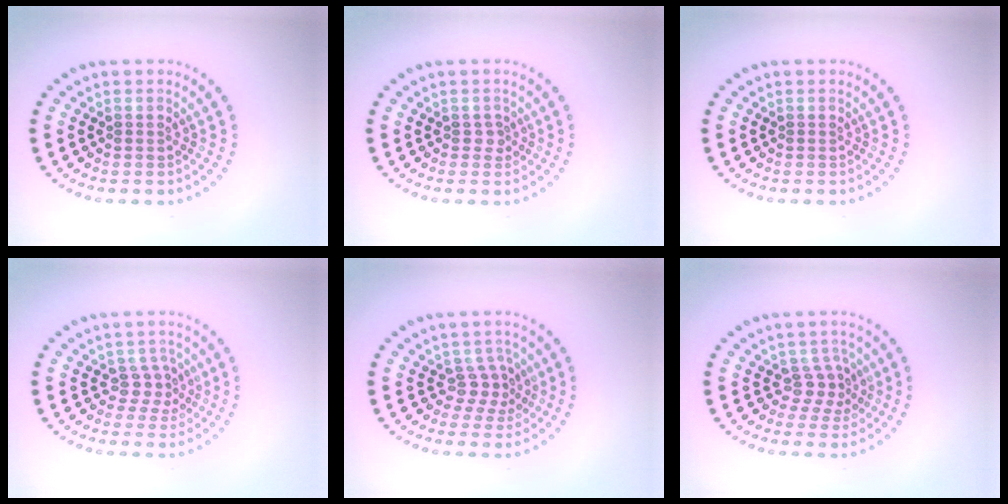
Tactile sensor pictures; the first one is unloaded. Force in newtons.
{"total": 0.9, "press": 0.6, "slide": 0.7}
{"total": 0.0}
{"total": 2.1, "press": 1.5, "slide": 1.5}
{"total": 2.3, "press": 1.6, "slide": 1.7}
{"total": 2.3, "press": 1.6, "slide": 1.7}